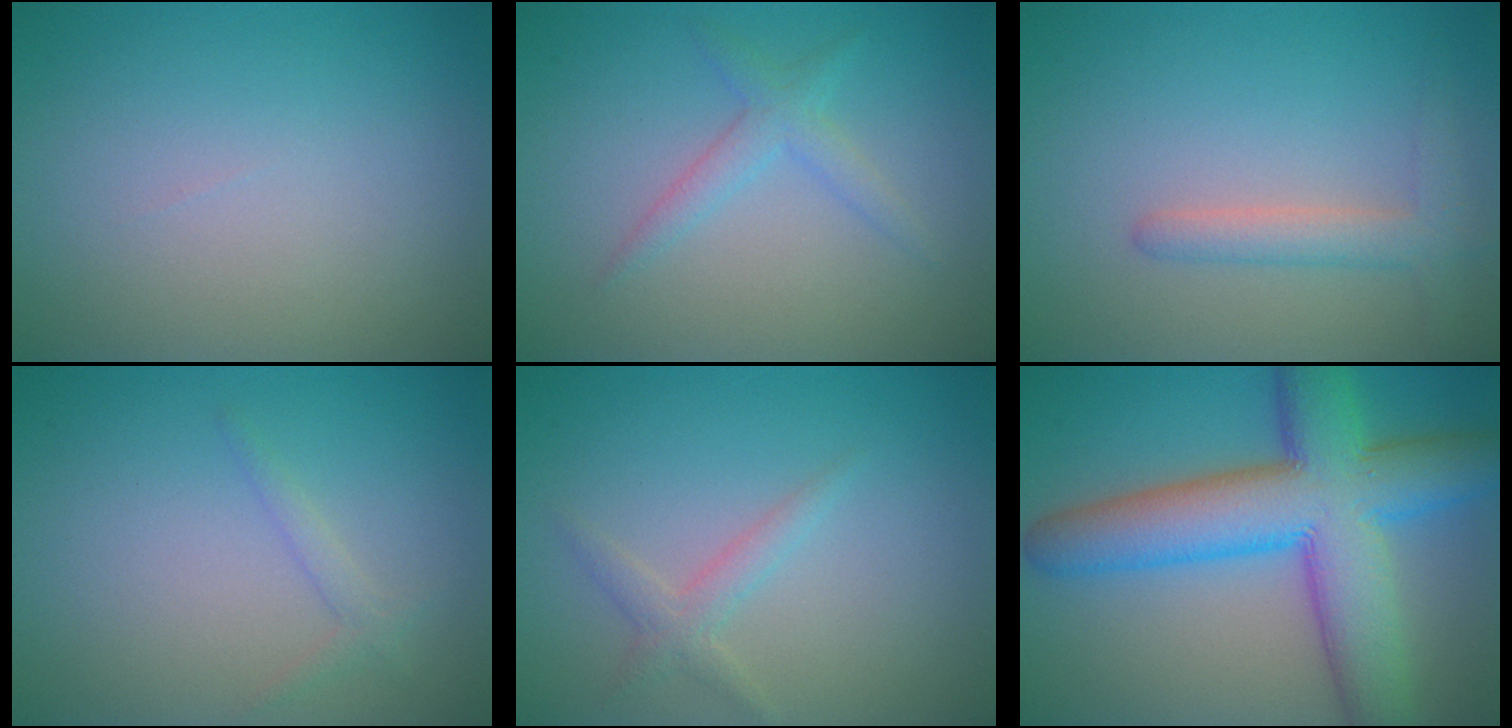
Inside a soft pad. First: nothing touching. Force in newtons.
{"total": 1.9, "press": 1.9, "slide": 0.0}
{"total": 2.4, "press": 2.4, "slide": 0.3}
{"total": 1.1, "press": 1.1, "slide": 0.1}
{"total": 1.7, "press": 1.6, "slide": 0.1}
{"total": 11.5, "press": 11.5, "slide": 0.4}